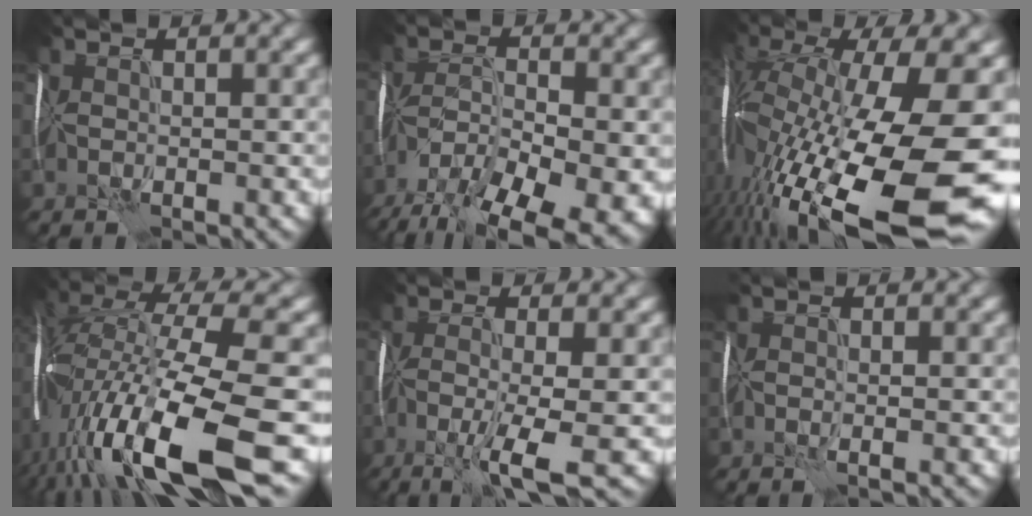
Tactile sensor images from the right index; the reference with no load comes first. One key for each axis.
{"total": 14.2, "fx": -9.8, "fy": 6.0, "fz": 8.3, "tx": -0.143, "ty": -0.017, "tz": -0.126}
{"total": 17.1, "fx": -6.5, "fy": 5.2, "fz": 14.9, "tx": -0.281, "ty": -0.015, "tz": -0.103}
{"total": 13.8, "fx": -4.4, "fy": 4.1, "fz": 12.5, "tx": -0.249, "ty": -0.004, "tz": -0.063}
{"total": 6.7, "fx": -3.5, "fy": 1.2, "fz": 5.6, "tx": -0.107, "ty": -0.005, "tz": -0.061}
{"total": 1.1, "fx": -0.3, "fy": 0.4, "fz": 1.0, "tx": -0.007, "ty": 0.000, "tz": -0.002}